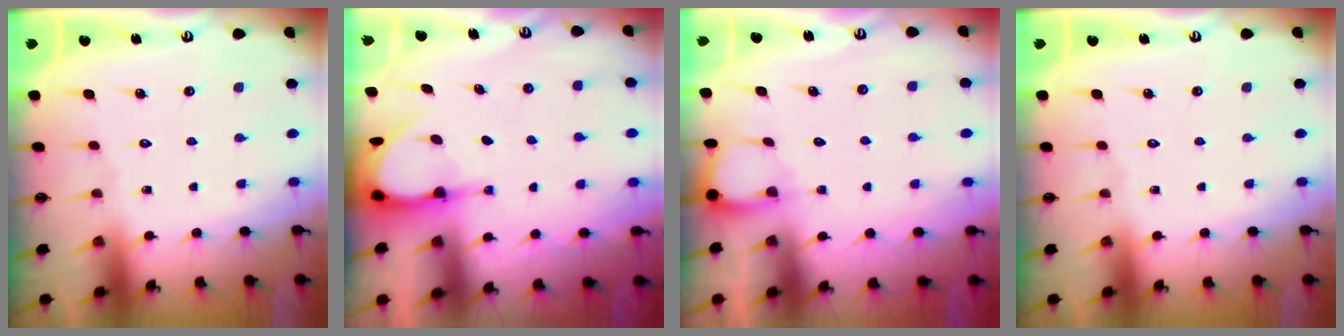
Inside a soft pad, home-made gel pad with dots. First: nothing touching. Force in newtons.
{"total": 3.9, "press": 3.9, "slide": 0.3}
{"total": 1.9, "press": 1.9, "slide": 0.2}
{"total": 0.0}